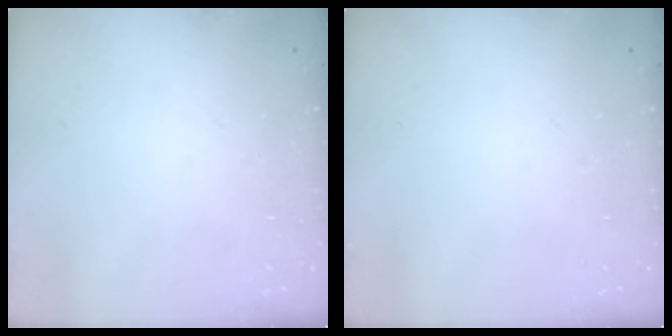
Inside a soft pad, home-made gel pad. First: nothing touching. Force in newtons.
{"total": 0.0}